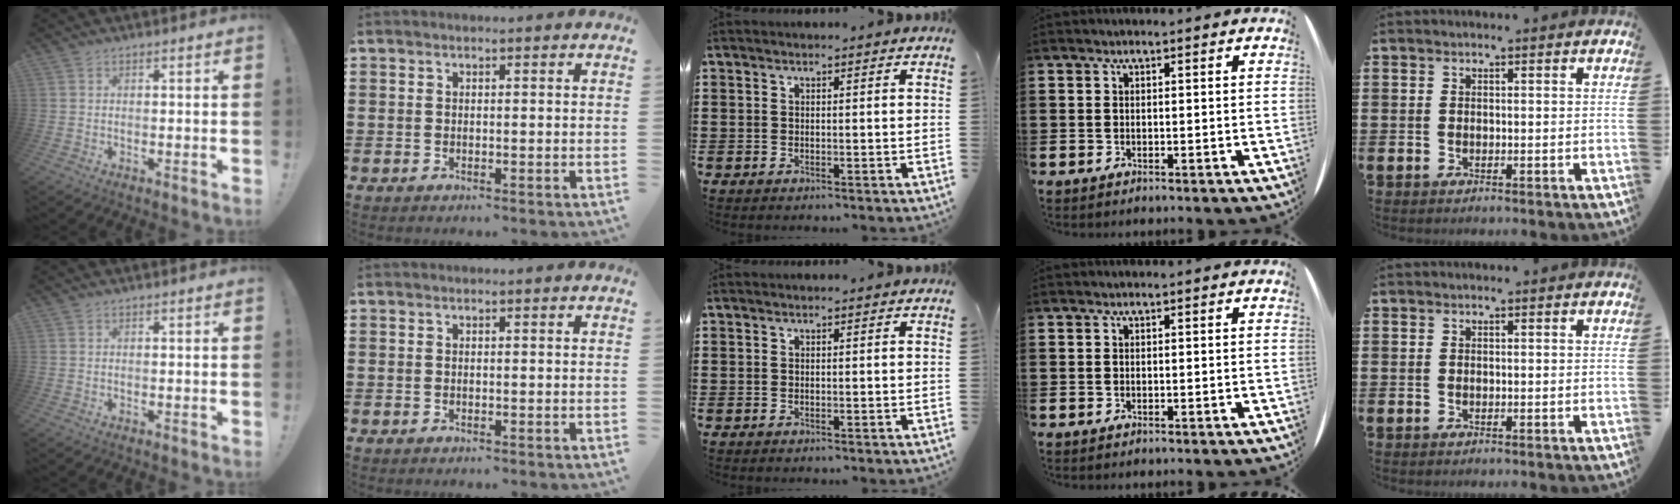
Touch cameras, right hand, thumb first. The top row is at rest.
{}